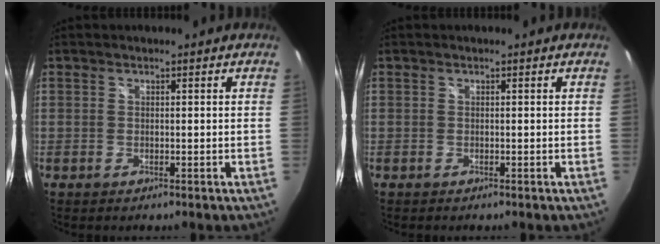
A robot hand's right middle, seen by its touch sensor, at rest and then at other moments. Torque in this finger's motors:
{"motor_torque": [-0.79, -0.12, -0.03, -0.01]}